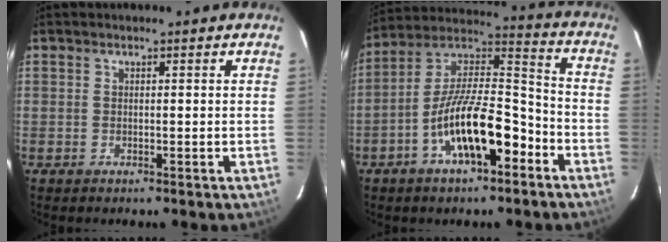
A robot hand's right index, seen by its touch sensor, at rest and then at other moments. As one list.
[{"total": 16.2, "force": [-7.8, 5.7, 13.0], "torque": [-0.235, 0.015, -0.137]}]